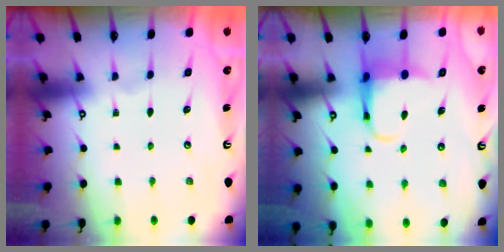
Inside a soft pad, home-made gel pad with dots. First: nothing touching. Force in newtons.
{"total": 6.0, "press": 5.9, "slide": 0.7}